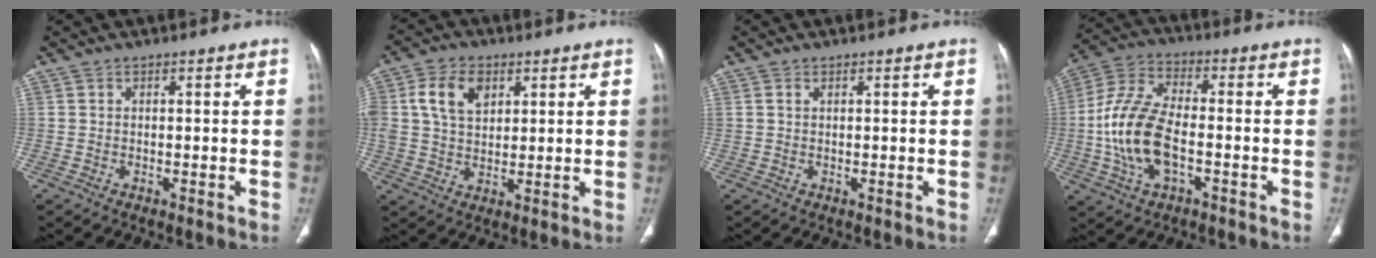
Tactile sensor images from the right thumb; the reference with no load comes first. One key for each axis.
{"total": 8.8, "fx": 3.2, "fy": 6.0, "fz": 5.6, "tx": -0.090, "ty": -0.003, "tz": 0.060}
{"total": 0.8, "fx": 0.4, "fy": 0.5, "fz": 0.5, "tx": -0.010, "ty": 0.001, "tz": 0.010}
{"total": 14.1, "fx": -2.7, "fy": 7.3, "fz": 11.8, "tx": -0.247, "ty": 0.025, "tz": -0.053}